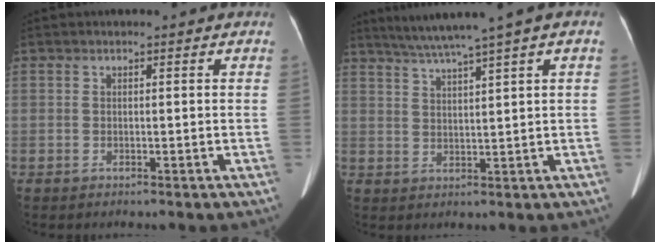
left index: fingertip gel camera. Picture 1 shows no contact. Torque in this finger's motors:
{"motor_torque": [-0.10, -0.19, -0.26, 0.00]}